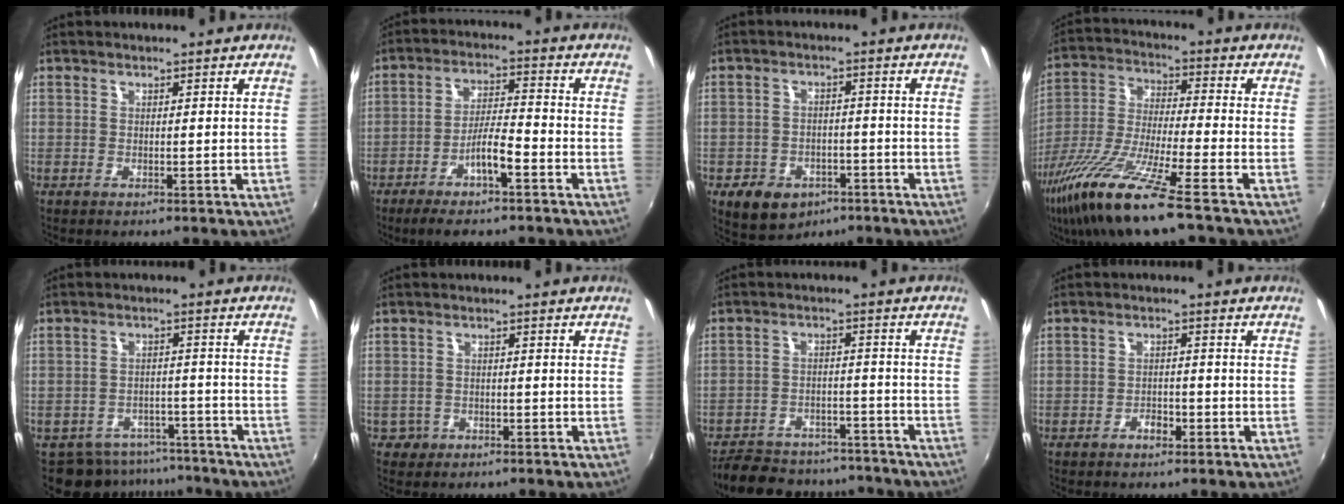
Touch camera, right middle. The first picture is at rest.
{"total": 7.6, "force": [-4.4, 1.0, 6.1], "torque": [-0.126, -0.001, -0.079]}
{"total": 9.7, "force": [-5.3, 7.0, 4.2], "torque": [-0.109, 0.001, -0.064]}
{"total": 16.8, "force": [-11.3, 0.9, 12.5], "torque": [-0.258, -0.041, -0.215]}
{"total": 9.1, "force": [-7.6, 4.7, 1.5], "torque": [-0.035, 0.009, -0.098]}
{"total": 2.5, "force": [-1.3, 2.1, 0.5], "torque": [-0.017, -0.001, -0.020]}
{"total": 18.8, "force": [-16.0, 7.2, 6.7], "torque": [-0.153, 0.014, -0.211]}
{"total": 2.2, "force": [-1.5, 1.4, 0.9], "torque": [-0.019, 0.003, -0.023]}